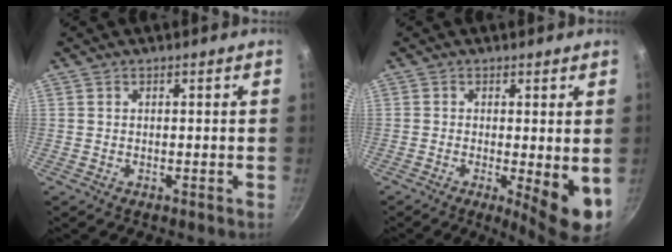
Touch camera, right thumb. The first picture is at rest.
{"total": 7.8, "force": [-1.2, 2.0, 7.4], "torque": [-0.093, -0.011, -0.011]}